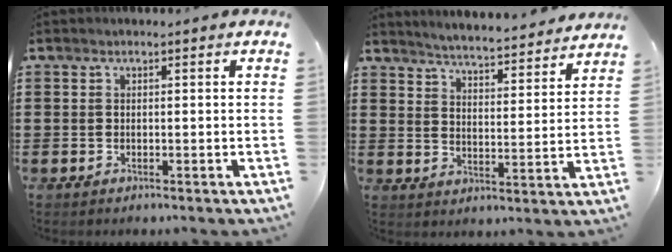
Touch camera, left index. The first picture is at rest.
{"total": 4.5, "force": [4.4, -0.7, 0.4], "torque": [-0.030, -0.037, 0.072]}